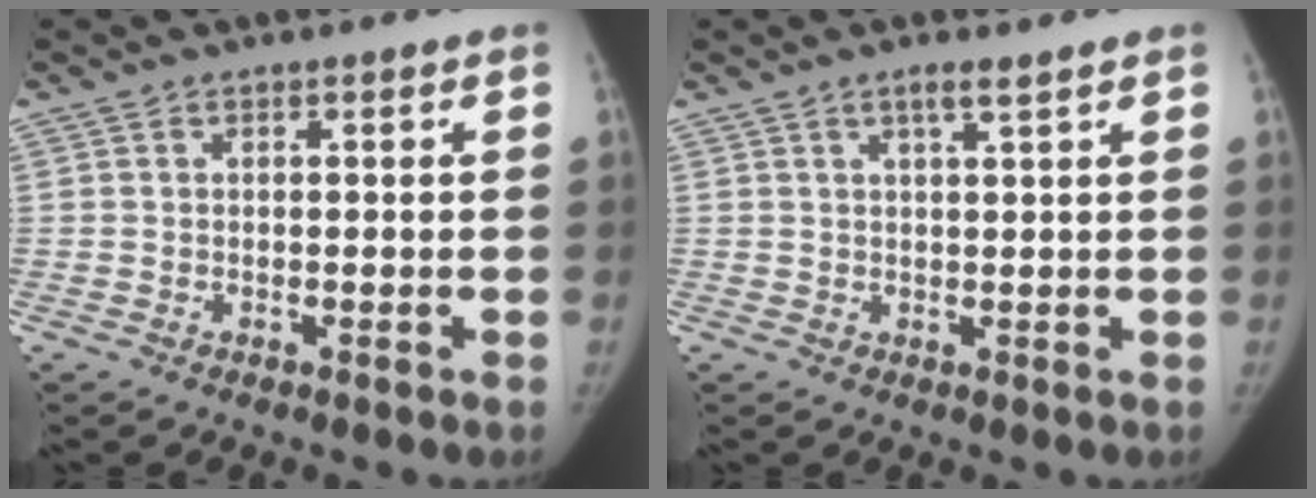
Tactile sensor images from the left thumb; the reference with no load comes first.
{"total": 2.2, "force": [1.5, 0.2, 1.6], "torque": [-0.027, -0.008, 0.027]}